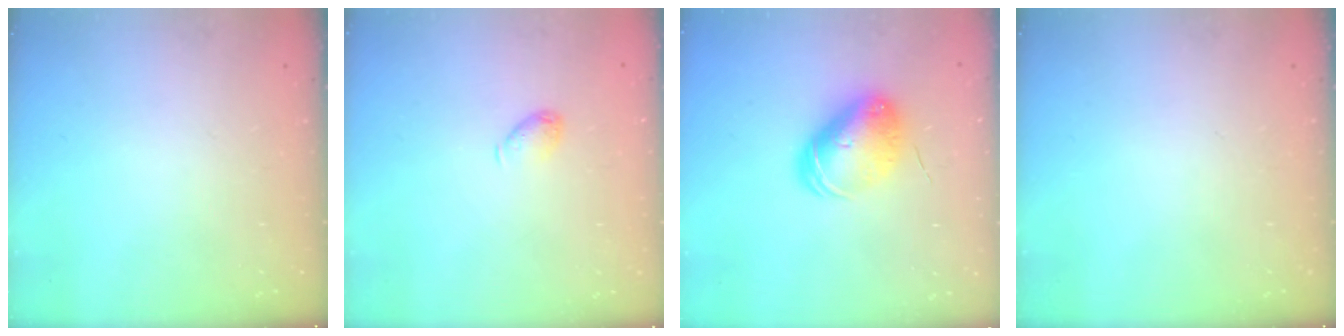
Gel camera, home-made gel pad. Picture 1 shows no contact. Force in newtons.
{"total": 5.0, "press": 5.0, "slide": 0.6}
{"total": 10.3, "press": 10.2, "slide": 1.5}
{"total": 0.0}